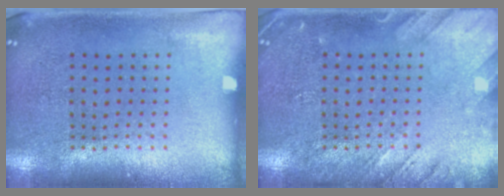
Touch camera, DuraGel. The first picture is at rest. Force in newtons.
{"total": 2.3, "press": 2.3, "slide": 0.3}